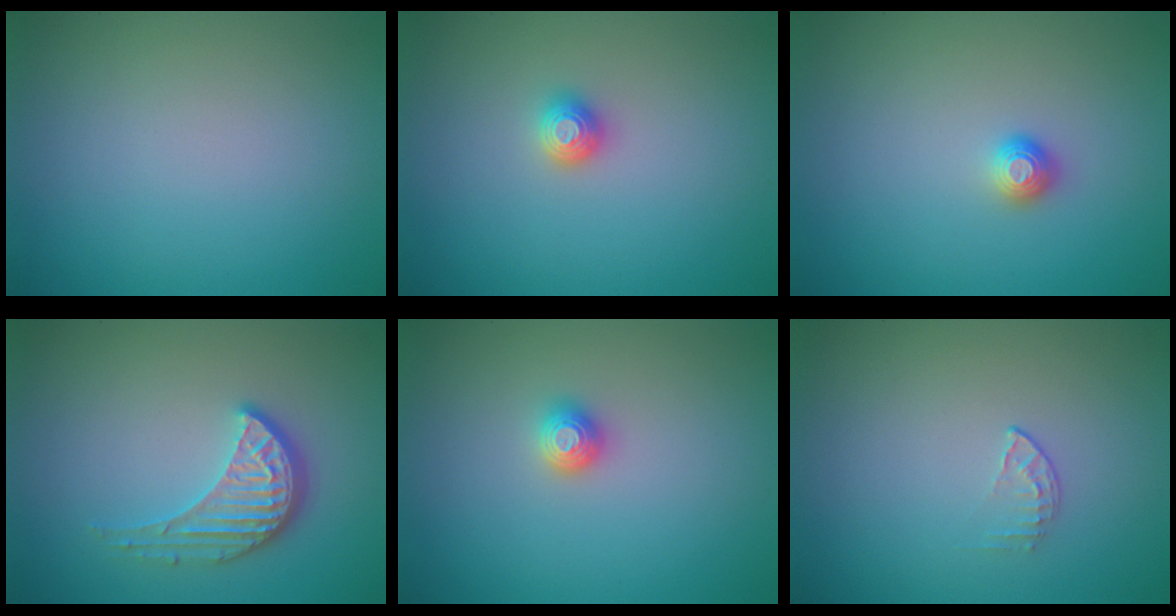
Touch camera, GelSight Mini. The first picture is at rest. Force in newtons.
{"total": 1.3, "press": 1.2, "slide": 0.4}
{"total": 1.1, "press": 1.0, "slide": 0.4}
{"total": 3.8, "press": 3.1, "slide": 2.2}
{"total": 1.3, "press": 1.2, "slide": 0.4}
{"total": 0.8, "press": 0.6, "slide": 0.6}